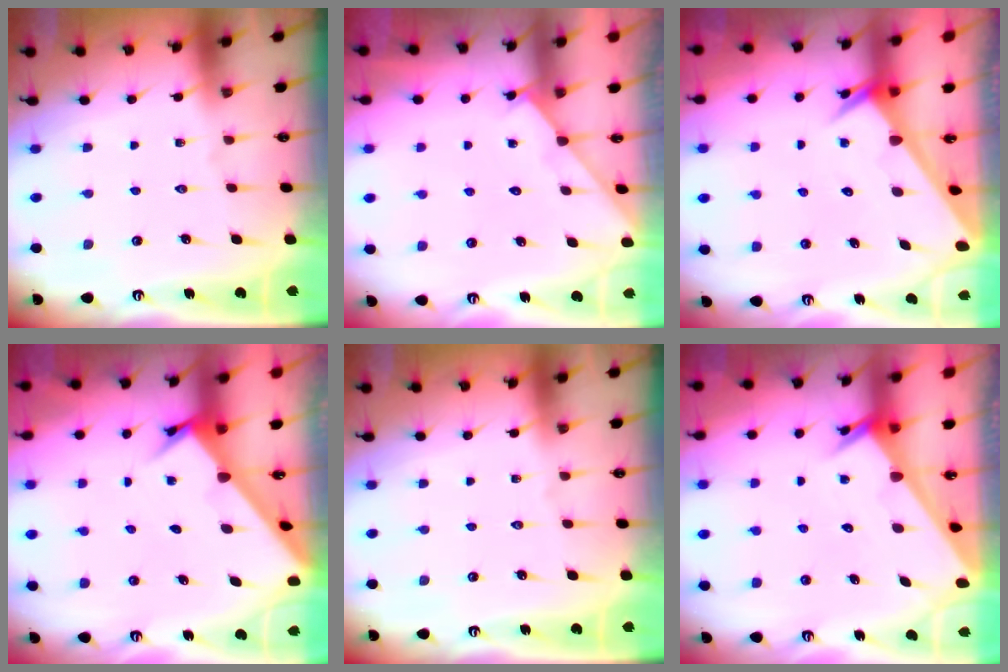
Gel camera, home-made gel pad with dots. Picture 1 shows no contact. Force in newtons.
{"total": 2.3, "press": 2.3, "slide": 0.4}
{"total": 2.5, "press": 2.5, "slide": 0.1}
{"total": 2.2, "press": 2.2, "slide": 0.2}
{"total": 0.0}
{"total": 2.2, "press": 2.2, "slide": 0.1}